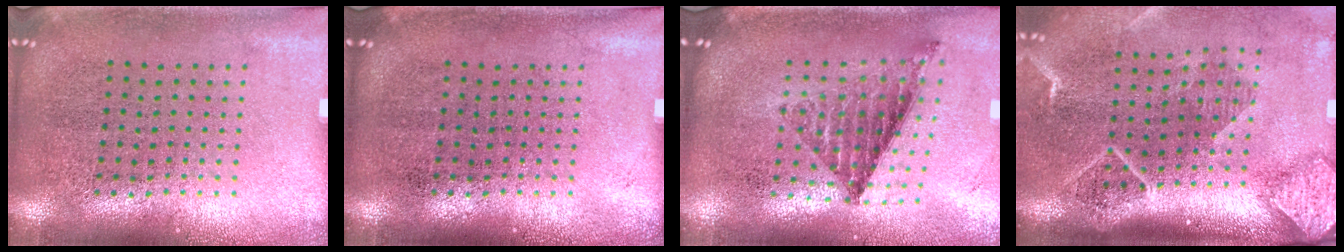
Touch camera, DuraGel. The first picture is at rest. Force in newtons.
{"total": 0.0}
{"total": 0.9, "press": 0.8, "slide": 0.3}
{"total": 2.7, "press": 2.1, "slide": 1.7}